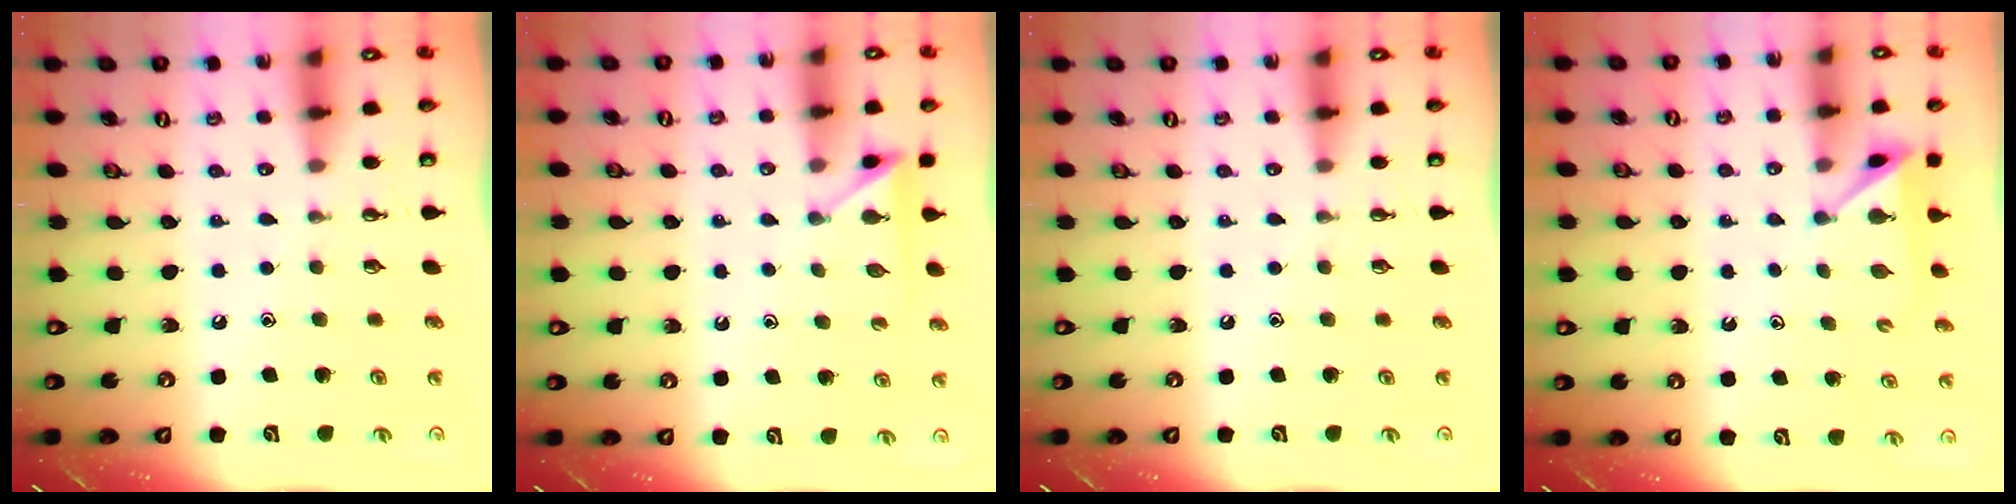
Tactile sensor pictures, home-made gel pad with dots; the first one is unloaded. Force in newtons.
{"total": 3.5, "press": 3.5, "slide": 0.3}
{"total": 0.0}
{"total": 4.5, "press": 4.4, "slide": 0.7}